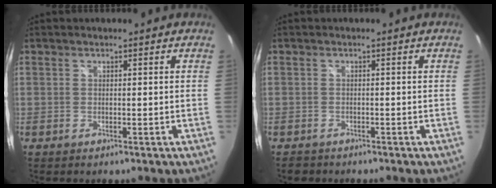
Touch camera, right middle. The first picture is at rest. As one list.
[{"total": 1.8, "force": [-1.5, 0.9, 0.3], "torque": [-0.011, -0.004, -0.025]}]